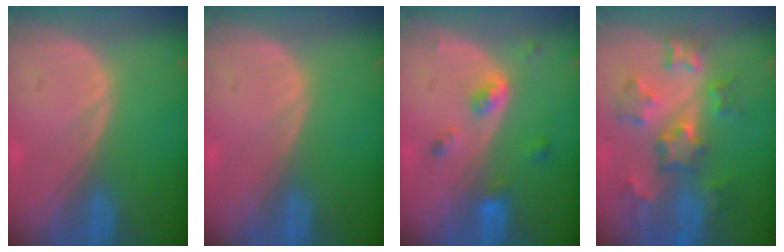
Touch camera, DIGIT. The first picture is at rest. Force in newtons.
{"total": 0.0}
{"total": 4.3, "press": 3.9, "slide": 1.8}
{"total": 8.6, "press": 7.7, "slide": 3.7}